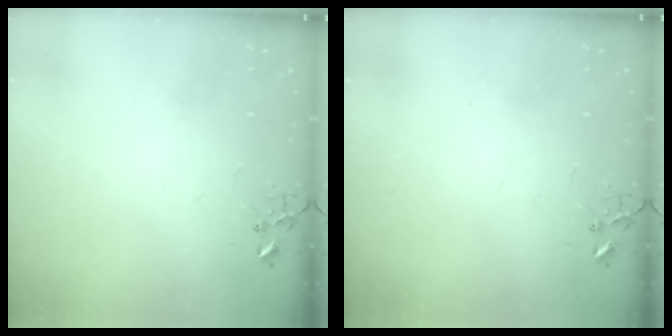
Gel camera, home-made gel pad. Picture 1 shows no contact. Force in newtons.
{"total": 0.0}